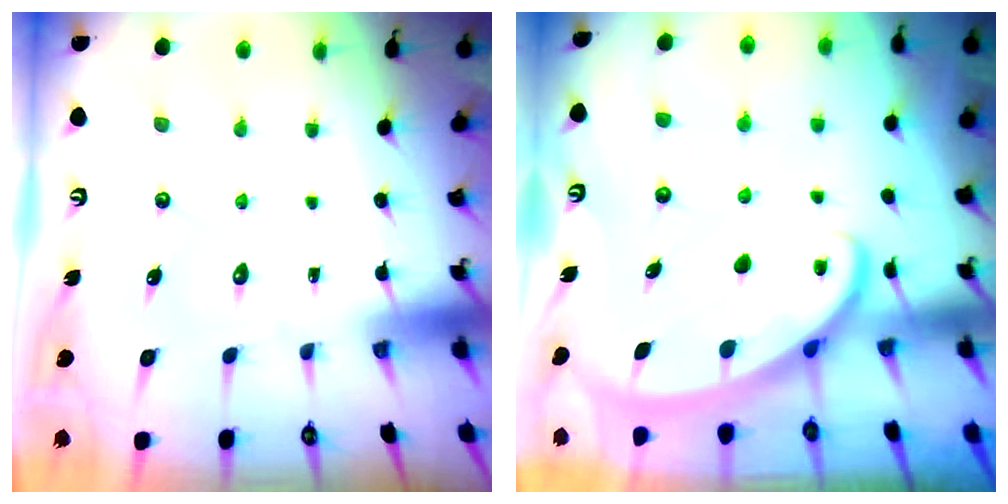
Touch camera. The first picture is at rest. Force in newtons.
{"total": 2.8, "press": 2.8, "slide": 0.4}